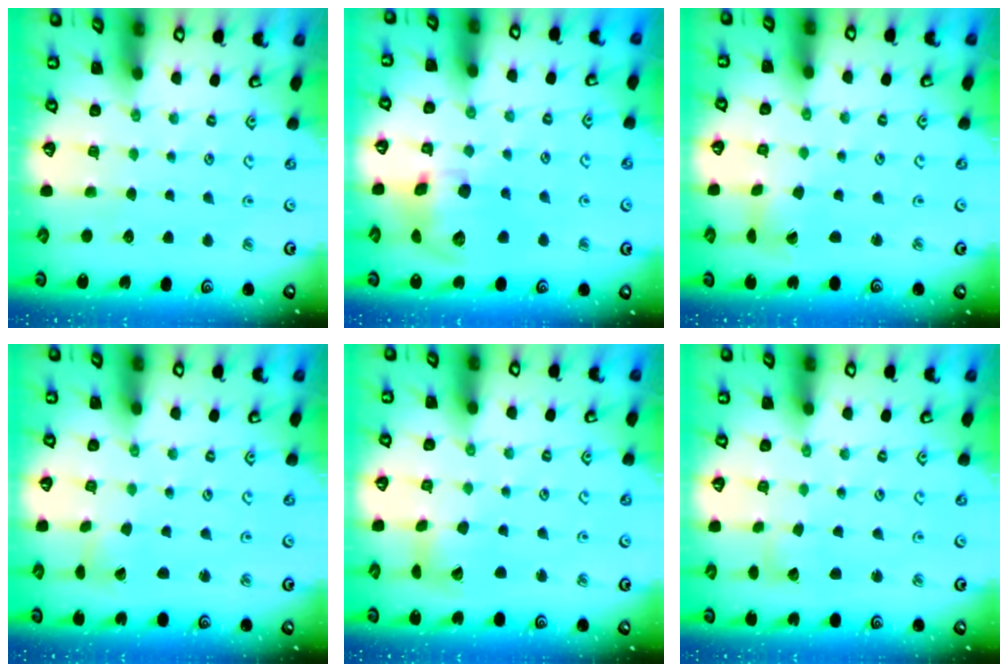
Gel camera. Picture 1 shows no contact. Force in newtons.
{"total": 14.4, "press": 14.2, "slide": 2.1}
{"total": 1.4, "press": 1.4, "slide": 0.2}
{"total": 1.8, "press": 1.8, "slide": 0.1}
{"total": 8.0, "press": 8.0, "slide": 1.0}
{"total": 3.1, "press": 3.1, "slide": 0.3}